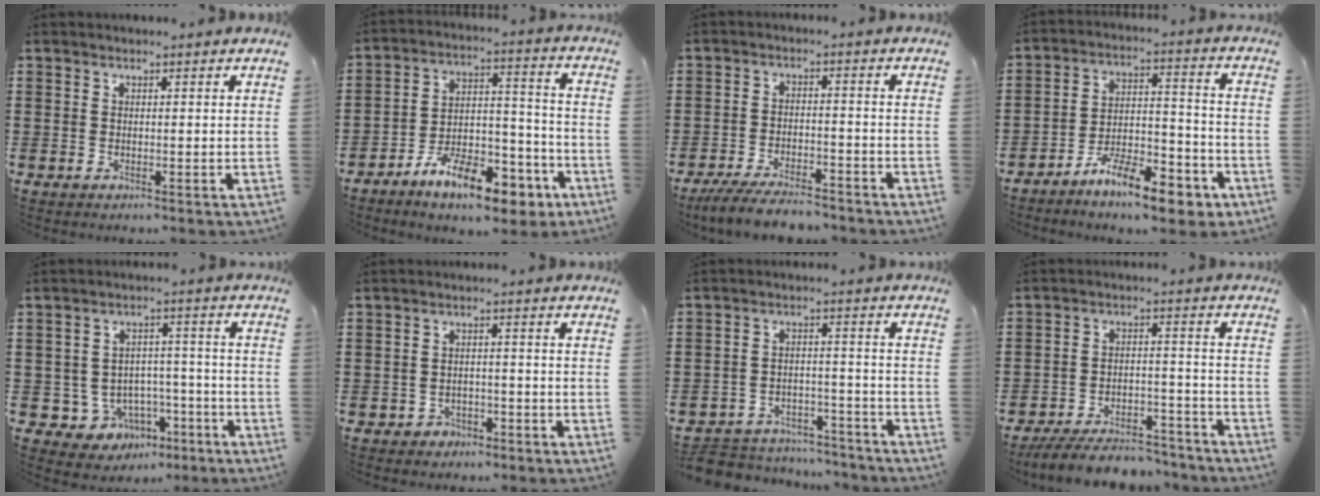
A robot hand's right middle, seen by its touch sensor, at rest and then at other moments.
{"total": 12.3, "force": [-9.1, 4.5, 6.9], "torque": [-0.108, 0.048, -0.163]}
{"total": 5.3, "force": [-4.9, 0.6, 1.9], "torque": [-0.043, -0.004, -0.097]}
{"total": 11.0, "force": [-8.5, 3.4, 6.1], "torque": [-0.091, 0.036, -0.153]}
{"total": 5.3, "force": [-2.7, 4.4, 1.3], "torque": [-0.036, 0.017, -0.047]}
{"total": 1.8, "force": [-1.5, 1.0, 0.0], "torque": [-0.009, 0.001, -0.035]}
{"total": 5.4, "force": [-5.3, 0.9, 0.4], "torque": [-0.019, 0.009, -0.111]}
{"total": 7.0, "force": [-6.6, 1.3, 1.9], "torque": [-0.034, 0.013, -0.128]}